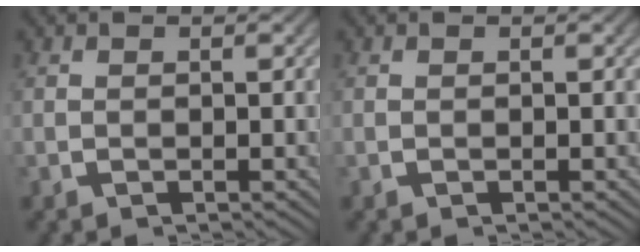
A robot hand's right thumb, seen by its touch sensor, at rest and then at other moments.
{"total": 0.0}